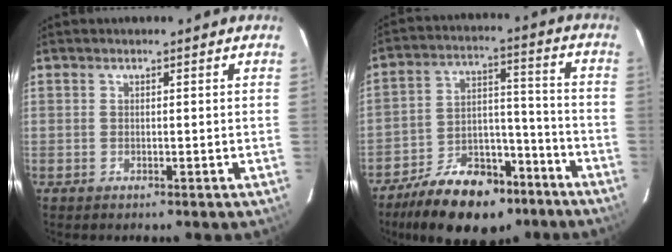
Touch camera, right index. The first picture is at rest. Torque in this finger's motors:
{"motor_torque": [1.04, -1.10, 0.19, 0.02]}